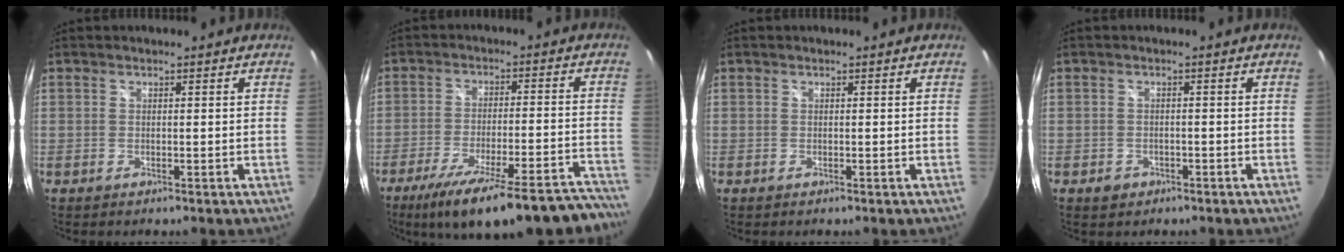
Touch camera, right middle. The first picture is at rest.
{"total": 24.7, "force": [-21.1, 4.0, 12.2], "torque": [-0.188, -0.037, -0.294]}
{"total": 0.0}
{"total": 2.0, "force": [-1.0, 1.6, 0.6], "torque": [-0.012, 0.000, -0.014]}